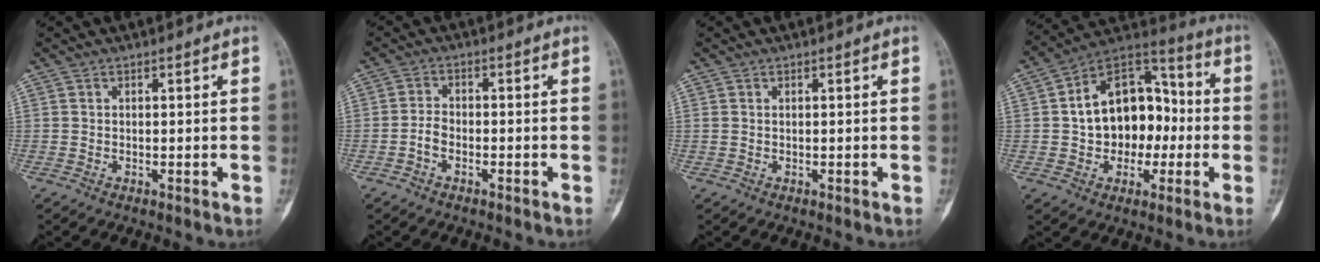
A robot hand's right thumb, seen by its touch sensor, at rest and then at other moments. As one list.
[{"total": 2.9, "force": [-1.4, 1.7, 1.8], "torque": [-0.032, 0.014, -0.032]}, {"total": 0.5, "force": [0.2, 0.3, 0.3], "torque": [-0.009, 0.007, 0.006]}, {"total": 18.0, "force": [-0.6, 12.4, 13.0], "torque": [-0.157, 0.042, -0.013]}]